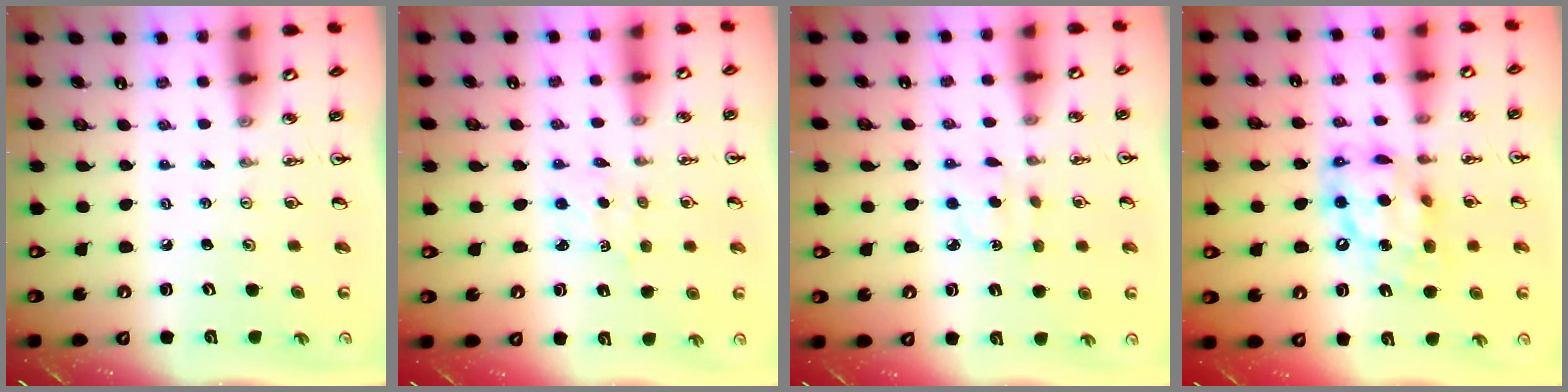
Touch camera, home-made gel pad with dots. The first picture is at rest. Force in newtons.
{"total": 1.5, "press": 1.5, "slide": 0.3}
{"total": 3.2, "press": 3.1, "slide": 0.8}
{"total": 13.0, "press": 13.0, "slide": 1.4}